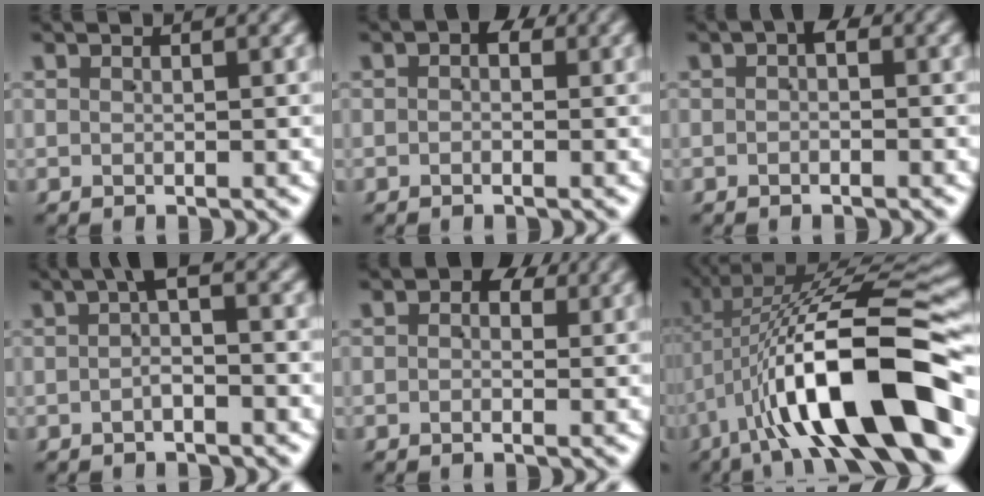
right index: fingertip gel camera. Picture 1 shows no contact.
{"total": 1.9, "force": [0.2, 1.1, 1.5], "torque": [-0.011, -0.001, -0.002]}
{"total": 1.6, "force": [0.0, 0.7, 1.4], "torque": [-0.011, -0.001, -0.002]}
{"total": 2.1, "force": [-0.3, 0.5, 2.0], "torque": [-0.029, -0.001, -0.006]}
{"total": 2.3, "force": [0.5, 1.6, 1.6], "torque": [-0.012, 0.002, 0.000]}
{"total": 13.8, "force": [-3.2, 5.1, 12.4], "torque": [-0.213, -0.012, -0.029]}